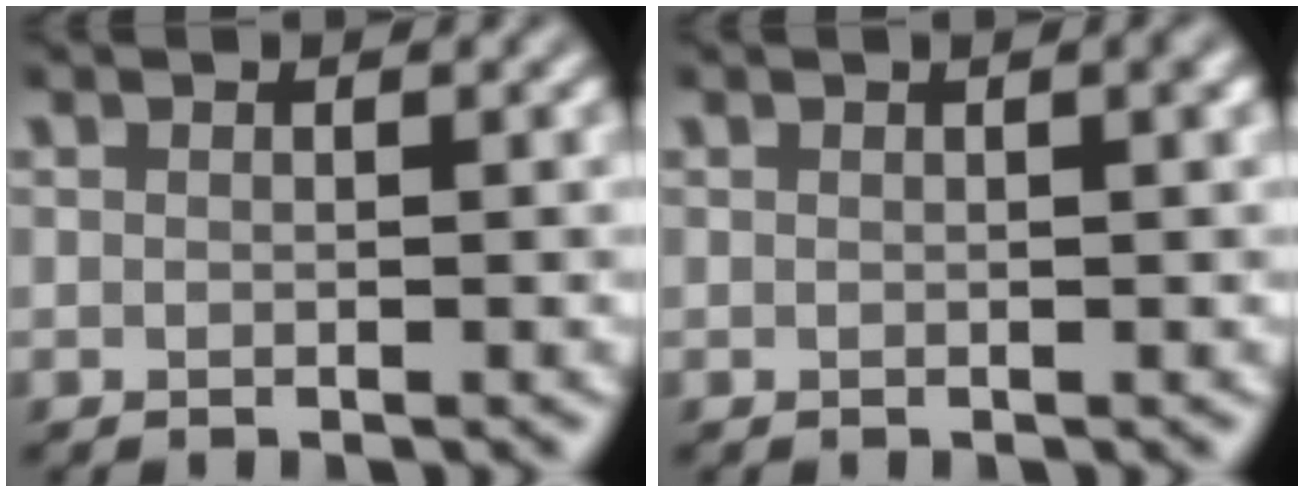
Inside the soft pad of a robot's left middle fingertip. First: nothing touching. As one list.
[{"total": 1.4, "force": [0.5, 0.3, 1.3], "torque": [-0.014, 0.005, 0.005]}]